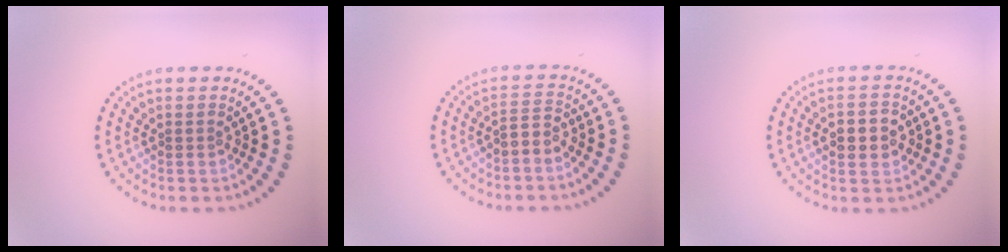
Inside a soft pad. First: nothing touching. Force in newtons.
{"total": 1.6, "press": 1.3, "slide": 1.0}
{"total": 3.2, "press": 3.2, "slide": 0.1}